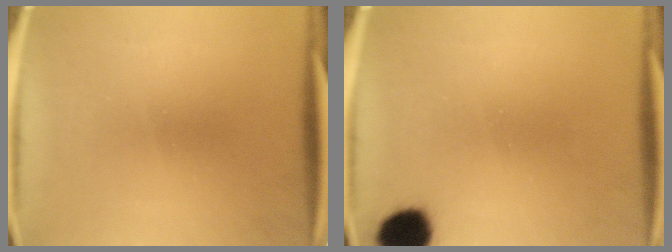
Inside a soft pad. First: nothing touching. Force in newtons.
{"total": 8.3}